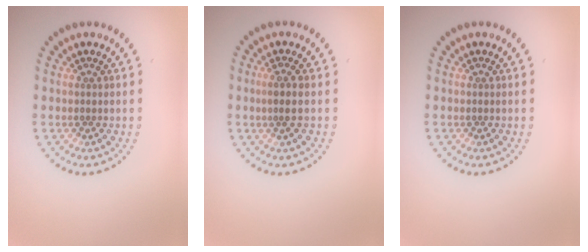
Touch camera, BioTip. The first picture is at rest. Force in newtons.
{"total": 1.3, "press": 1.1, "slide": 0.7}
{"total": 0.0}